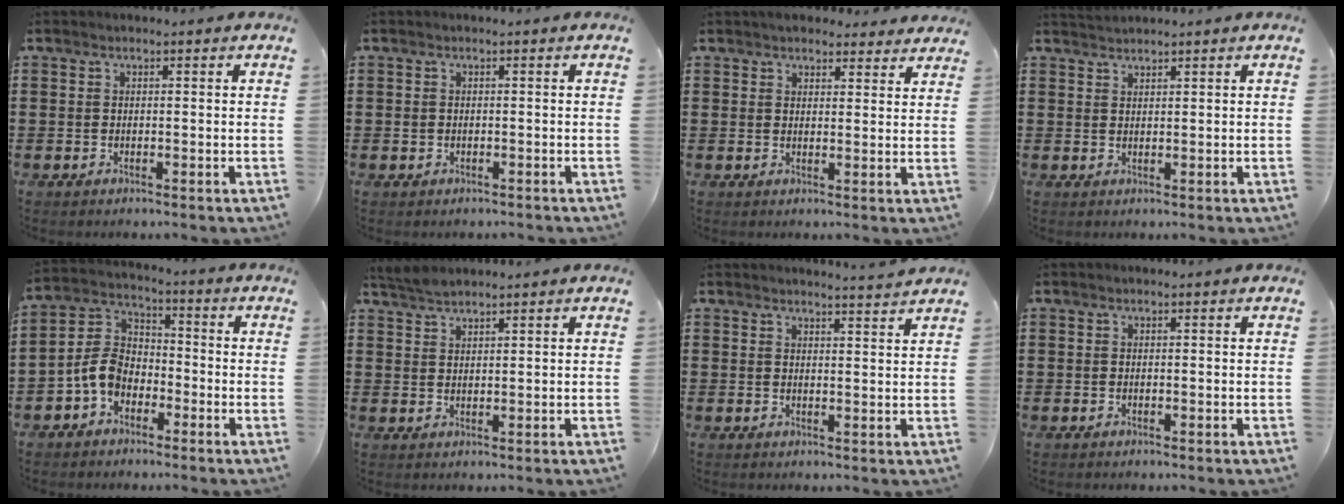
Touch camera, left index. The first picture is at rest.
{"total": 0.8, "force": [-0.4, 0.7, 0.1], "torque": [-0.004, 0.003, -0.010]}
{"total": 3.2, "force": [3.0, 1.0, 0.4], "torque": [-0.007, -0.007, 0.057]}
{"total": 1.4, "force": [1.4, 0.0, 0.1], "torque": [-0.006, 0.002, 0.029]}
{"total": 6.7, "force": [-3.1, 4.6, 3.8], "torque": [-0.114, 0.006, -0.072]}
{"total": 2.0, "force": [2.0, 0.1, 0.4], "torque": [-0.014, 0.002, 0.039]}
{"total": 2.6, "force": [2.6, -0.5, 0.2], "torque": [-0.004, -0.014, 0.046]}
{"total": 0.0}